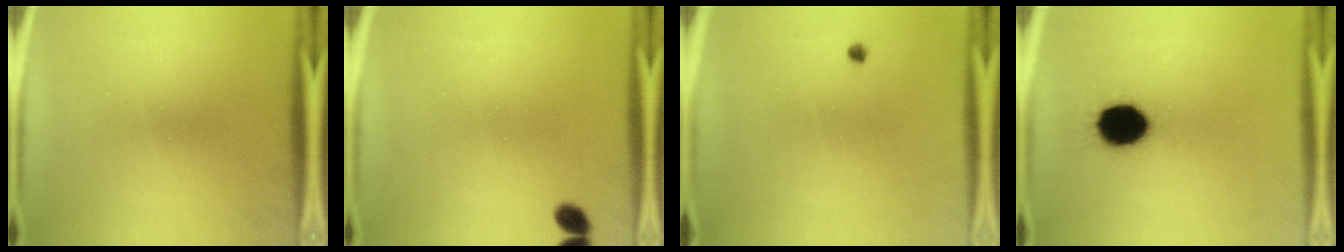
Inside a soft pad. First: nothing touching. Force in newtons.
{"total": 2.1}
{"total": 0.6}
{"total": 13.5}